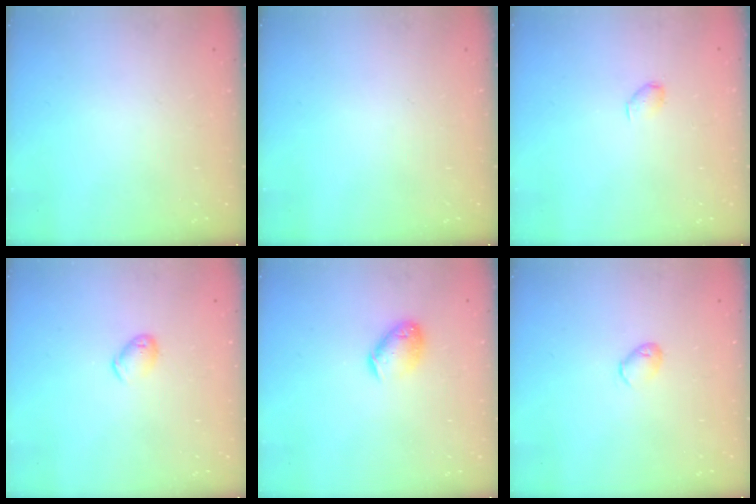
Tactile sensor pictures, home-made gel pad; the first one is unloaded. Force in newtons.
{"total": 0.0}
{"total": 3.5, "press": 3.5, "slide": 0.6}
{"total": 5.3, "press": 5.2, "slide": 0.6}
{"total": 9.6, "press": 9.5, "slide": 1.4}
{"total": 4.8, "press": 4.7, "slide": 1.0}